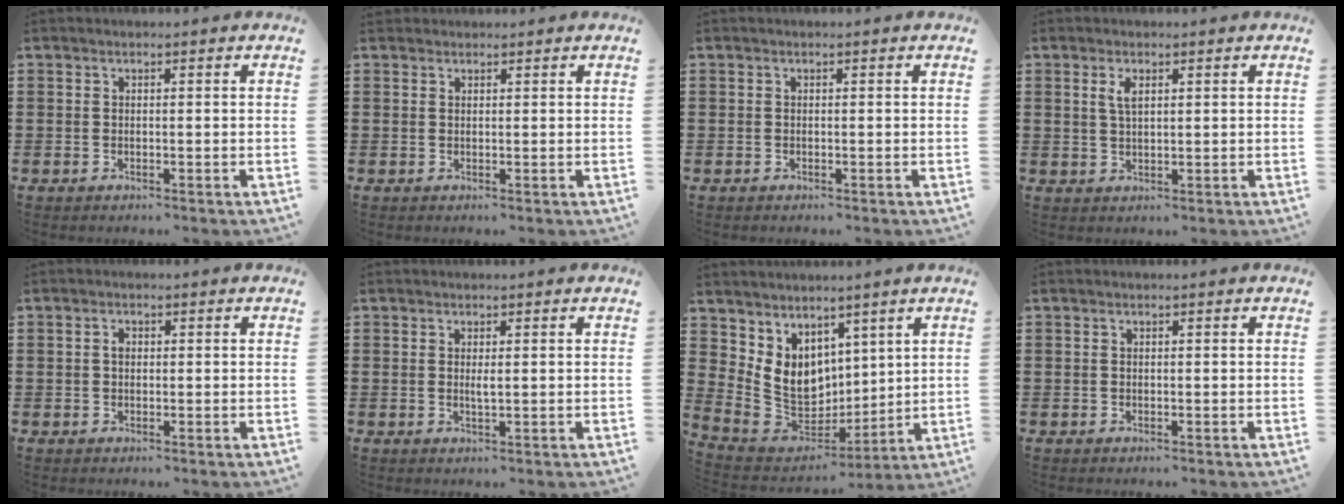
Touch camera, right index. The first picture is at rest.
{"total": 0.9, "force": [0.8, 0.5, -0.1], "torque": [0.000, 0.002, 0.017]}
{"total": 0.0}
{"total": 2.5, "force": [1.0, 0.9, 2.1], "torque": [-0.045, 0.005, 0.017]}
{"total": 1.2, "force": [0.1, 0.8, 0.9], "torque": [-0.020, 0.005, 0.001]}
{"total": 1.4, "force": [0.2, 0.2, 1.3], "torque": [-0.026, 0.000, 0.003]}
{"total": 8.4, "force": [3.4, 7.0, 3.1], "torque": [-0.097, -0.026, 0.072]}
{"total": 0.0}